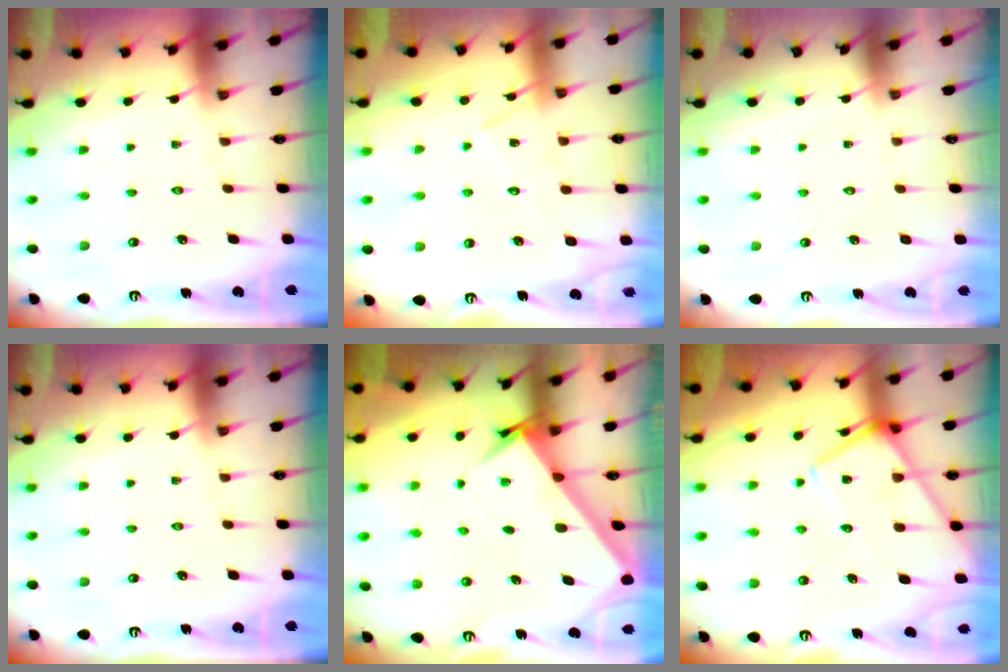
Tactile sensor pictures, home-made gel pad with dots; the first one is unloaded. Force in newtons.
{"total": 10.7, "press": 10.7, "slide": 0.7}
{"total": 1.5, "press": 1.5, "slide": 0.0}
{"total": 0.0}
{"total": 3.5, "press": 3.5, "slide": 0.3}
{"total": 12.4, "press": 12.3, "slide": 1.2}